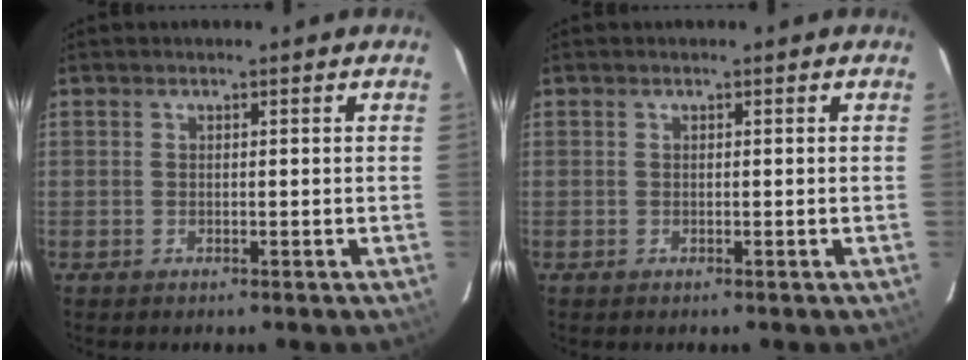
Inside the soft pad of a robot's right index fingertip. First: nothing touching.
{"total": 0.0}